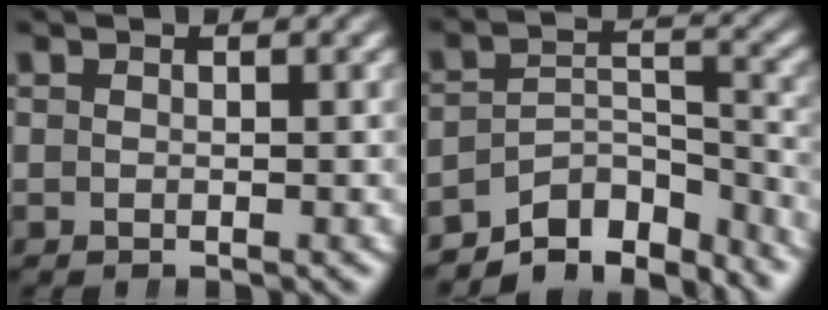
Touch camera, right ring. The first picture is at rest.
{"total": 11.5, "force": [-8.7, 5.5, 5.1], "torque": [-0.079, -0.043, -0.124]}